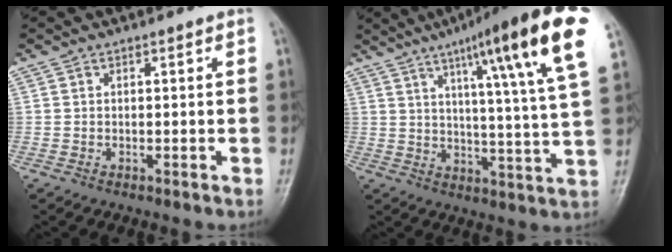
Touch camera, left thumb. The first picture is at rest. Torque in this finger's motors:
{"motor_torque": [0.87, 0.87, 1.68, -1.11, 0.25]}